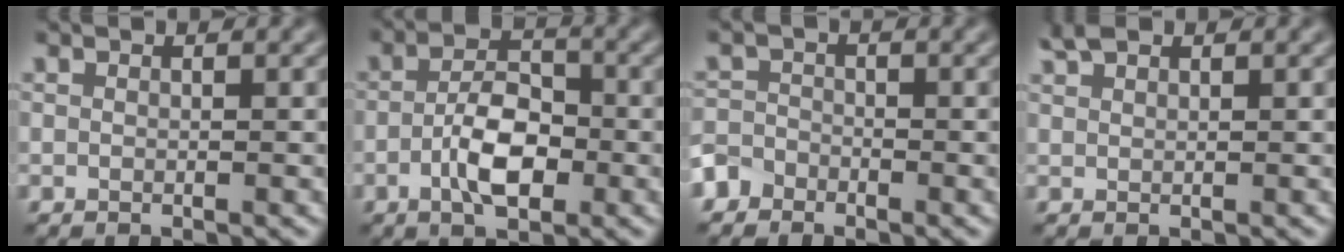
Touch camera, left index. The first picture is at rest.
{"total": 4.8, "force": [-1.6, 2.2, 3.9], "torque": [-0.074, 0.005, -0.033]}
{"total": 2.3, "force": [-1.8, 1.5, 0.1], "torque": [0.003, 0.003, -0.043]}
{"total": 1.6, "force": [1.4, 0.5, 0.6], "torque": [-0.013, 0.006, 0.030]}